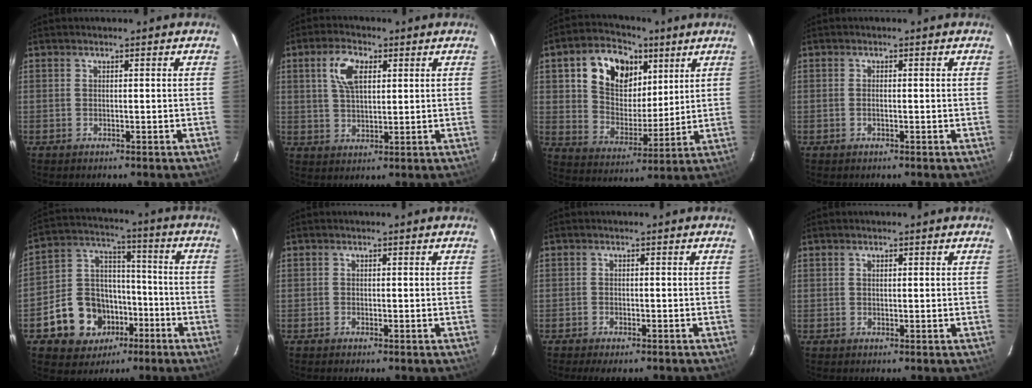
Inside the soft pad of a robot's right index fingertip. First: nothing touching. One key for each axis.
{"total": 6.8, "fx": 2.5, "fy": 3.5, "fz": 5.2, "tx": -0.101, "ty": 0.014, "tz": 0.047}
{"total": 15.6, "fx": 6.8, "fy": 10.8, "fz": 8.8, "tx": -0.182, "ty": 0.032, "tz": 0.127}
{"total": 0.8, "fx": -0.2, "fy": 0.3, "fz": 0.7, "tx": -0.017, "ty": 0.001, "tz": -0.005}
{"total": 14.3, "fx": -6.8, "fy": 11.5, "fz": 5.1, "tx": -0.123, "ty": 0.045, "tz": -0.087}
{"total": 0.5, "fx": -0.5, "fy": 0.2, "fz": 0.0, "tx": 0.000, "ty": -0.002, "tz": -0.012}
{"total": 4.4, "fx": -3.6, "fy": 1.4, "fz": 2.1, "tx": -0.047, "ty": -0.014, "tz": -0.054}
{"total": 0.7, "fx": 0.3, "fy": 0.5, "fz": 0.4, "tx": -0.007, "ty": 0.004, "tz": 0.005}